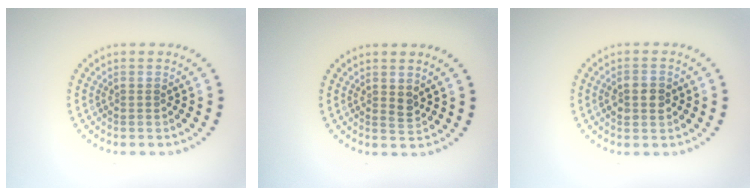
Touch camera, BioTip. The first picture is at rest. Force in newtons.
{"total": 1.0, "press": 0.9, "slide": 0.4}
{"total": 2.8, "press": 2.8, "slide": 0.1}